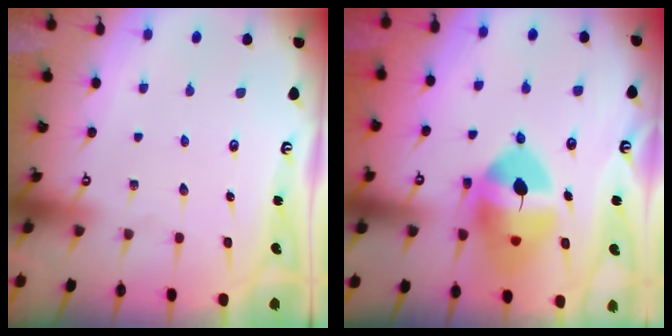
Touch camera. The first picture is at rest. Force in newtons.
{"total": 15.6, "press": 15.4, "slide": 2.6}